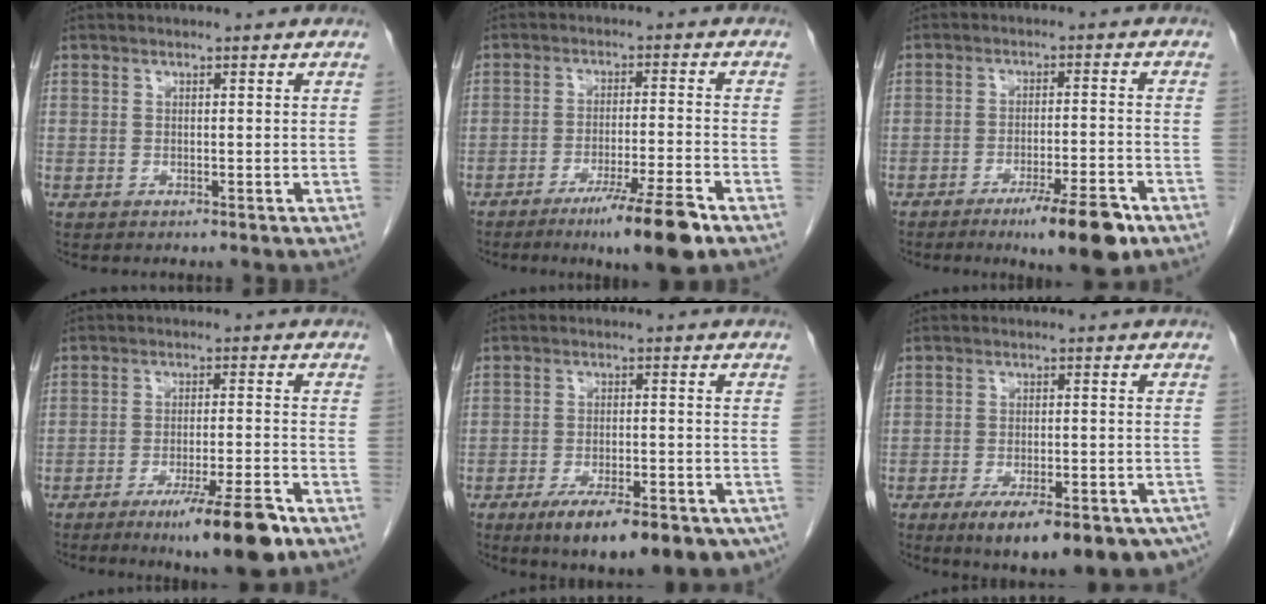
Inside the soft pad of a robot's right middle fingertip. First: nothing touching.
{"total": 9.4, "force": [-6.2, -0.5, 7.1], "torque": [-0.111, -0.025, -0.103]}
{"total": 8.9, "force": [-5.7, 0.9, 6.8], "torque": [-0.100, -0.012, -0.085]}
{"total": 10.2, "force": [-6.6, 0.4, 7.7], "torque": [-0.116, -0.021, -0.102]}
{"total": 16.3, "force": [-11.4, 5.2, 10.4], "torque": [-0.104, -0.001, -0.158]}
{"total": 17.4, "force": [-12.3, 5.5, 11.1], "torque": [-0.105, 0.000, -0.158]}